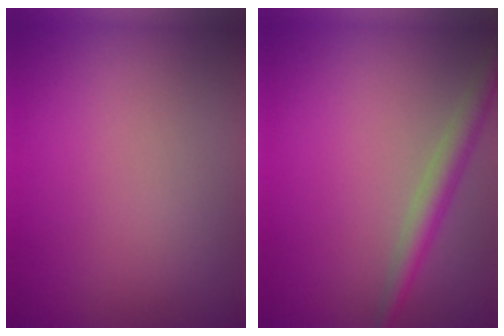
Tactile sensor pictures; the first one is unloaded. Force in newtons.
{"total": 2.9, "press": 2.9, "slide": 0.2}